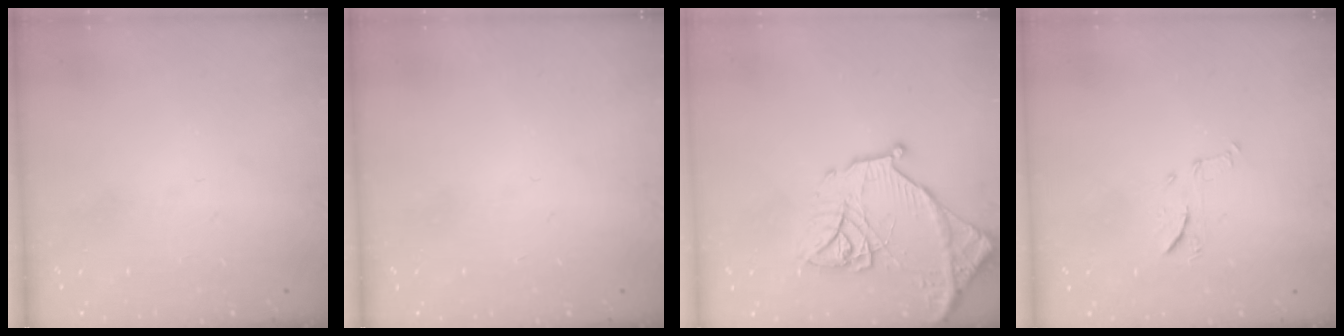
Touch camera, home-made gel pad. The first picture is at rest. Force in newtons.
{"total": 0.0}
{"total": 17.5, "press": 17.4, "slide": 1.9}
{"total": 7.4, "press": 7.3, "slide": 0.6}